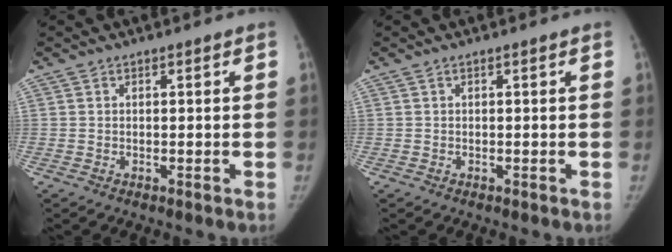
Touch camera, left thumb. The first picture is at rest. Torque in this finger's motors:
{"motor_torque": [1.07, 1.06, 0.01, -0.04, 0.03]}